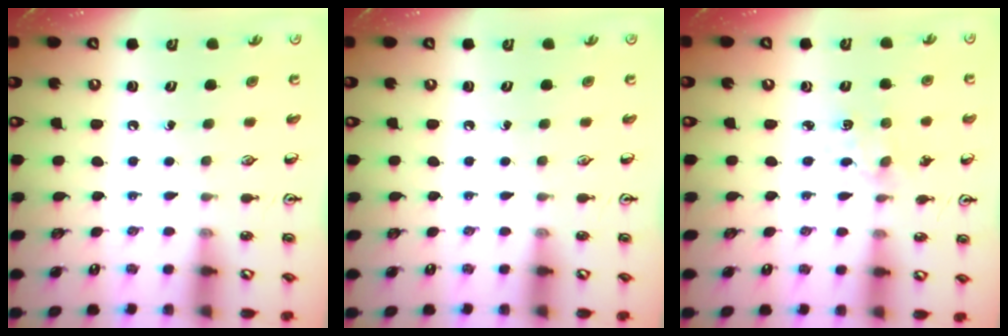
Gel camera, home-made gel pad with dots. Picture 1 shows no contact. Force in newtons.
{"total": 0.0}
{"total": 2.3, "press": 2.3, "slide": 0.4}